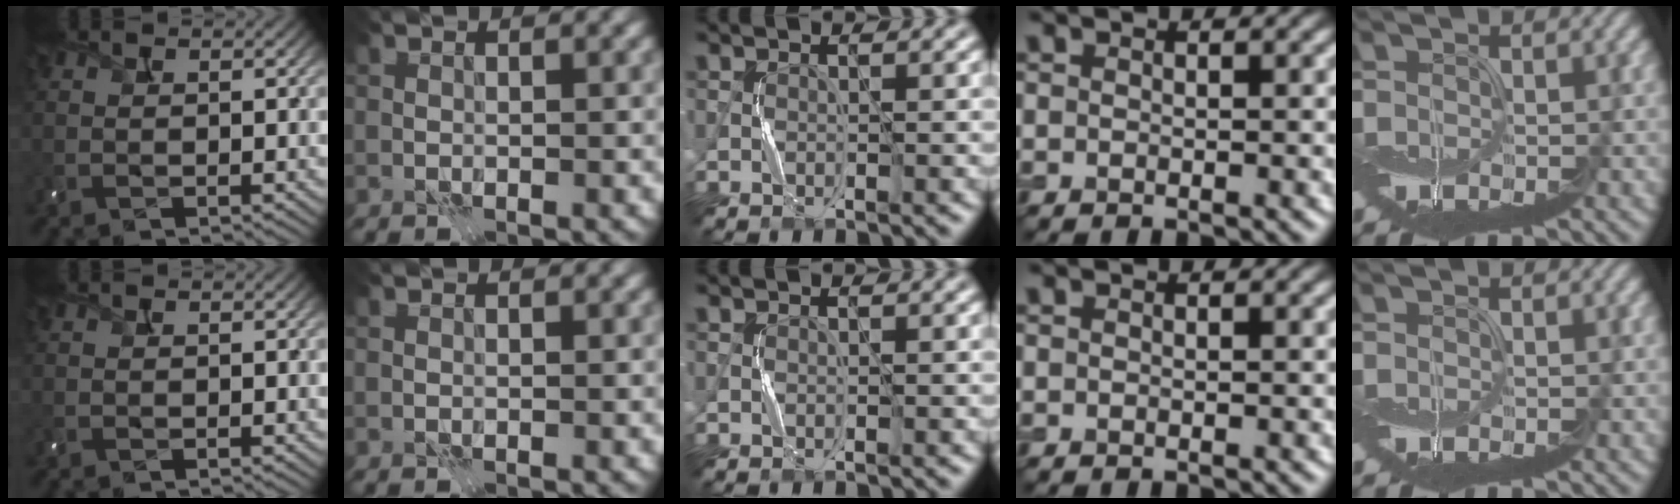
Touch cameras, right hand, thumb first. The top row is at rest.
{}